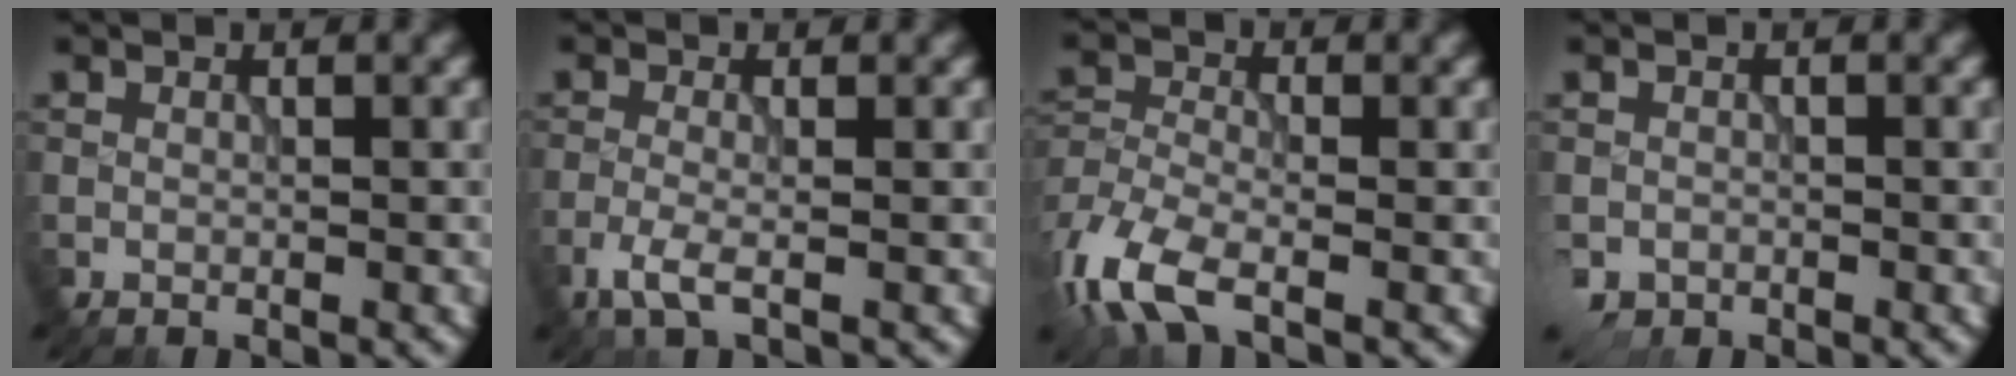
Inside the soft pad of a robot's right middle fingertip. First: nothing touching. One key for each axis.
{"total": 2.5, "fx": -1.4, "fy": 0.7, "fz": 1.9, "tx": -0.047, "ty": -0.003, "tz": -0.034}
{"total": 6.7, "fx": -4.2, "fy": 3.0, "fz": 4.3, "tx": -0.104, "ty": -0.013, "tz": -0.094}
{"total": 2.1, "fx": -1.2, "fy": 1.6, "fz": 0.6, "tx": -0.014, "ty": -0.011, "tz": -0.026}